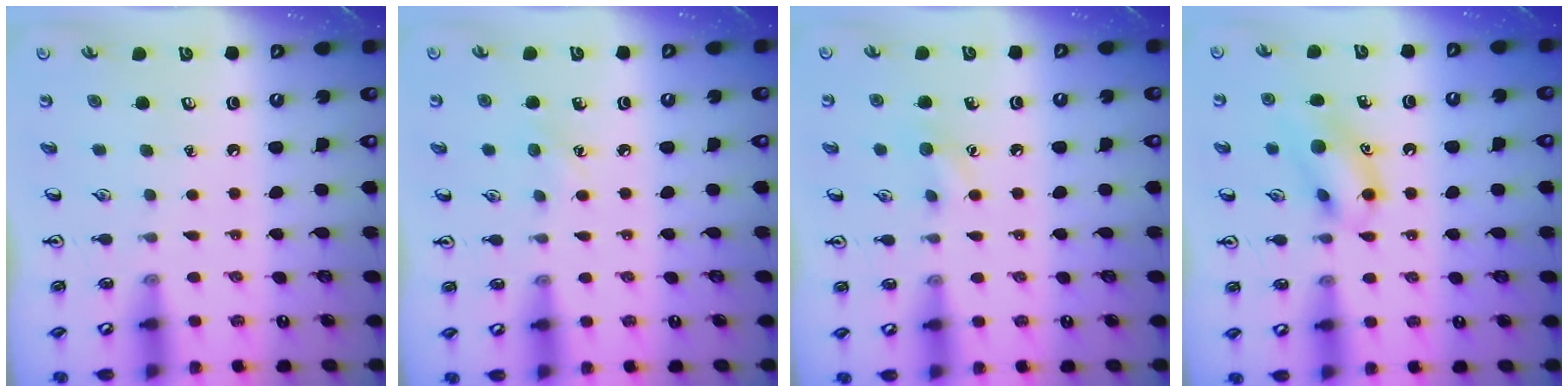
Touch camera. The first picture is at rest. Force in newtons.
{"total": 4.7, "press": 4.5, "slide": 1.4}
{"total": 6.7, "press": 6.4, "slide": 2.1}
{"total": 12.2, "press": 12.0, "slide": 2.2}